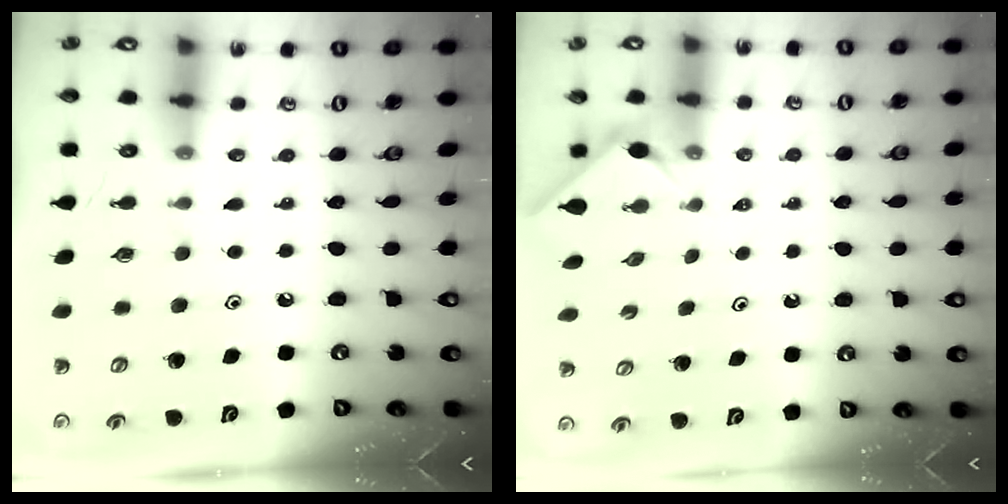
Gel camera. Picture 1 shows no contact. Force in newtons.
{"total": 1.9, "press": 1.8, "slide": 0.4}